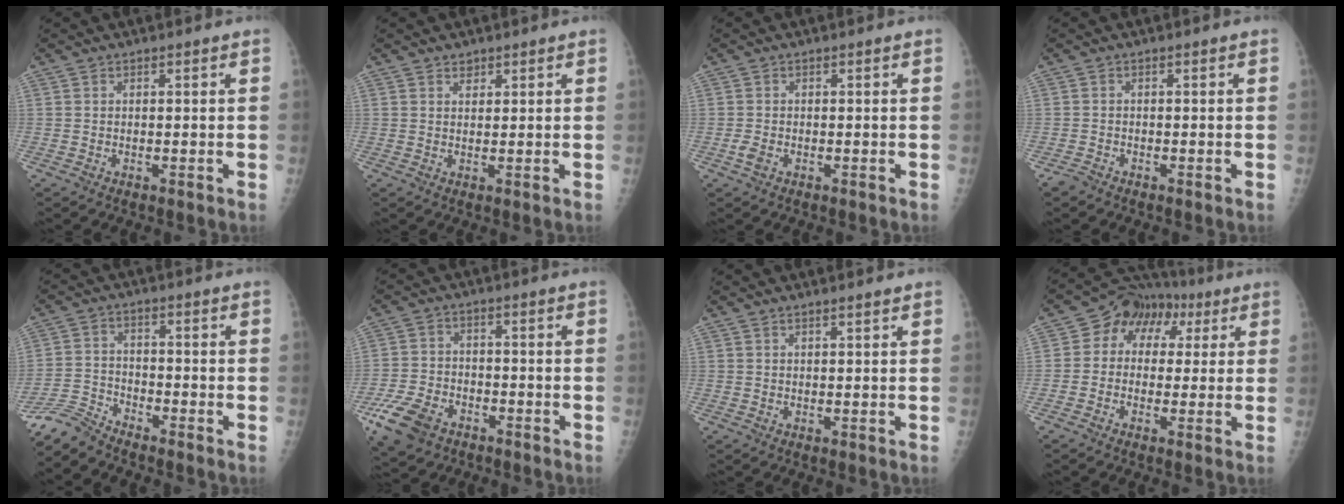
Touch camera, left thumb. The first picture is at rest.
{"total": 1.6, "force": [1.1, 1.1, 0.4], "torque": [0.007, -0.006, 0.016]}
{"total": 1.8, "force": [-0.7, 1.2, 1.1], "torque": [-0.023, -0.001, -0.014]}
{"total": 1.3, "force": [-1.1, 0.6, 0.2], "torque": [-0.006, -0.001, -0.025]}
{"total": 5.1, "force": [-5.1, 0.4, -0.3], "torque": [0.000, 0.018, -0.107]}
{"total": 10.0, "force": [-5.6, 6.5, 5.2], "torque": [-0.104, 0.019, -0.099]}
{"total": 1.3, "force": [1.0, 0.2, 0.8], "torque": [-0.009, -0.005, 0.017]}
{"total": 11.5, "force": [2.8, 9.0, 6.6], "torque": [-0.065, 0.026, 0.030]}